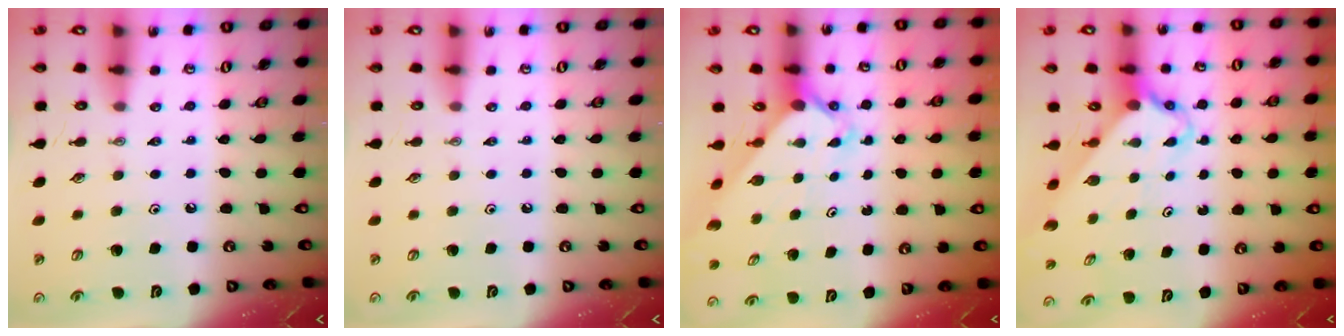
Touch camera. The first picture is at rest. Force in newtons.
{"total": 0.0}
{"total": 2.3, "press": 2.3, "slide": 0.1}
{"total": 2.6, "press": 2.6, "slide": 0.2}